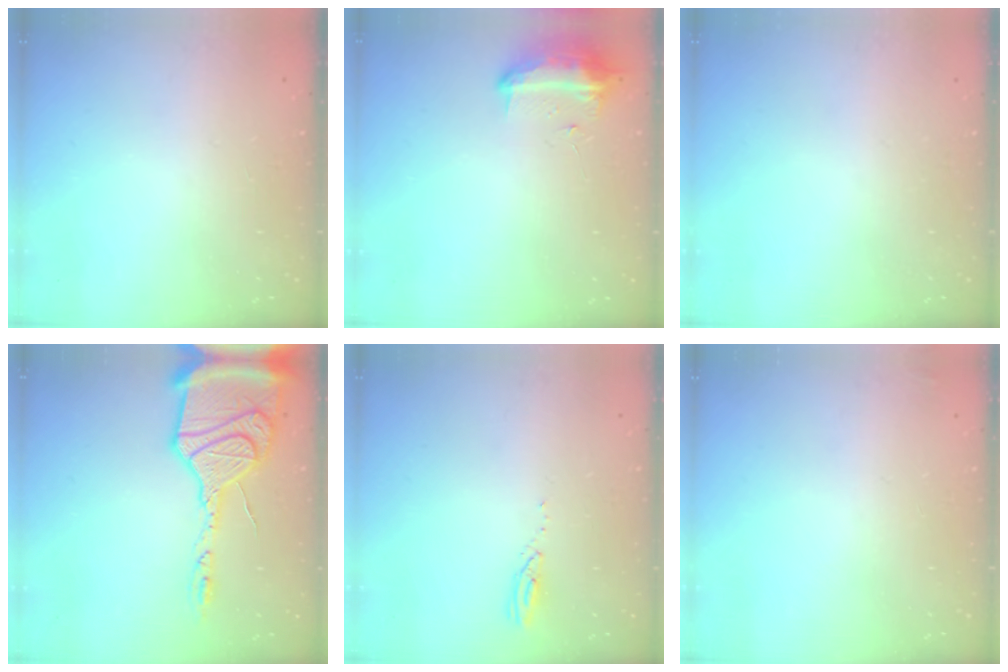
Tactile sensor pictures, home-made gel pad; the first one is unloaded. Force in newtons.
{"total": 10.7, "press": 10.6, "slide": 0.7}
{"total": 0.0}
{"total": 23.1, "press": 22.5, "slide": 4.9}
{"total": 3.0, "press": 3.0, "slide": 0.1}
{"total": 2.3, "press": 2.2, "slide": 0.8}